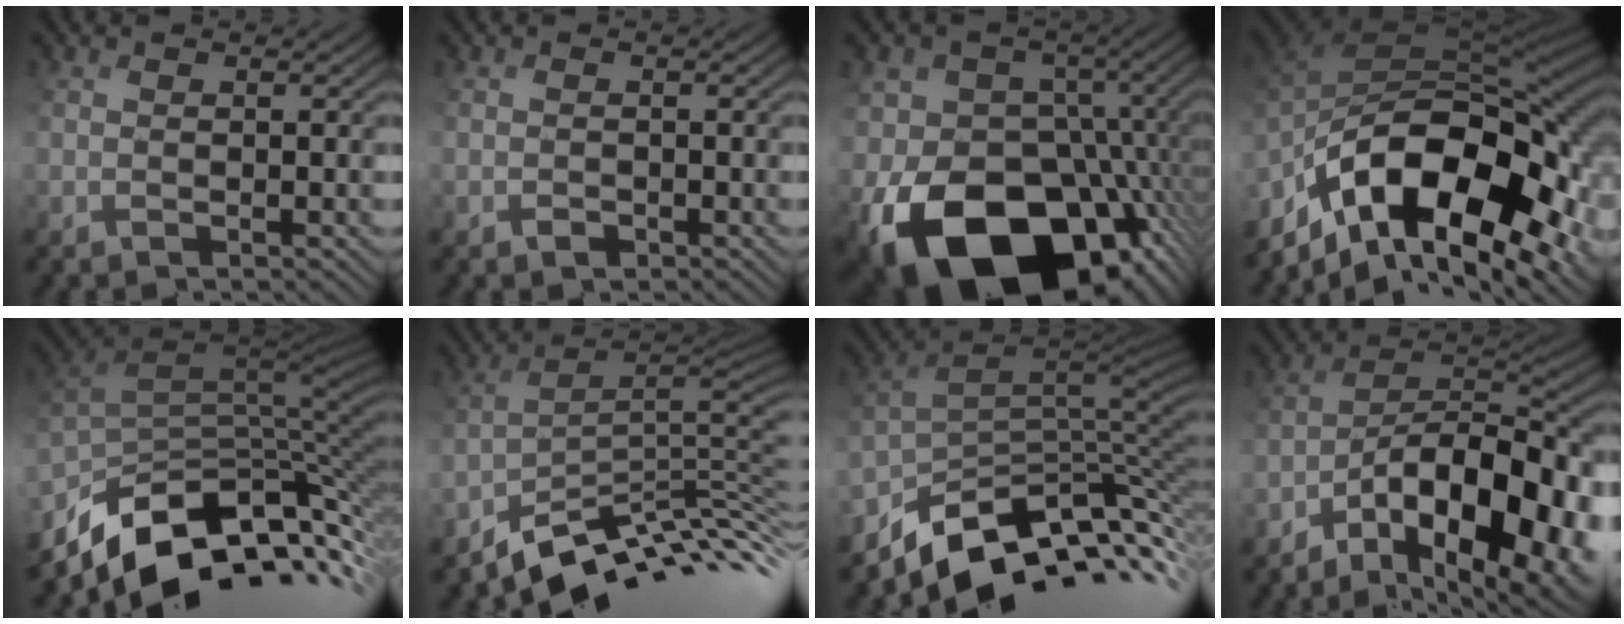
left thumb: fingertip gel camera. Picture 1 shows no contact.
{"total": 0.6, "force": [-0.4, 0.0, -0.4], "torque": [0.002, 0.001, 0.000]}
{"total": 20.2, "force": [-8.8, 14.8, 10.6], "torque": [-0.200, -0.038, -0.126]}
{"total": 17.2, "force": [-7.6, 8.7, 12.7], "torque": [-0.269, -0.017, -0.113]}
{"total": 12.8, "force": [-8.0, 5.8, 8.2], "torque": [-0.206, -0.010, -0.124]}
{"total": 8.9, "force": [-5.9, 2.1, 6.4], "torque": [-0.108, 0.010, -0.093]}
{"total": 10.5, "force": [-7.6, 4.3, 5.9], "torque": [-0.132, 0.007, -0.123]}
{"total": 17.0, "force": [-9.8, 7.3, 11.8], "torque": [-0.187, -0.009, -0.143]}